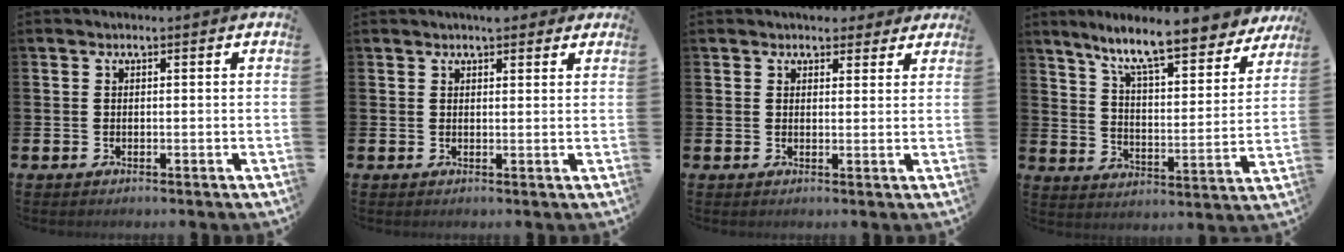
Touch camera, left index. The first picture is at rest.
{"total": 2.4, "force": [2.2, 0.7, 0.3], "torque": [0.001, -0.006, 0.039]}
{"total": 3.5, "force": [3.1, 1.5, 0.1], "torque": [0.009, -0.012, 0.054]}
{"total": 10.4, "force": [9.1, 1.3, 4.9], "torque": [-0.114, -0.057, 0.153]}